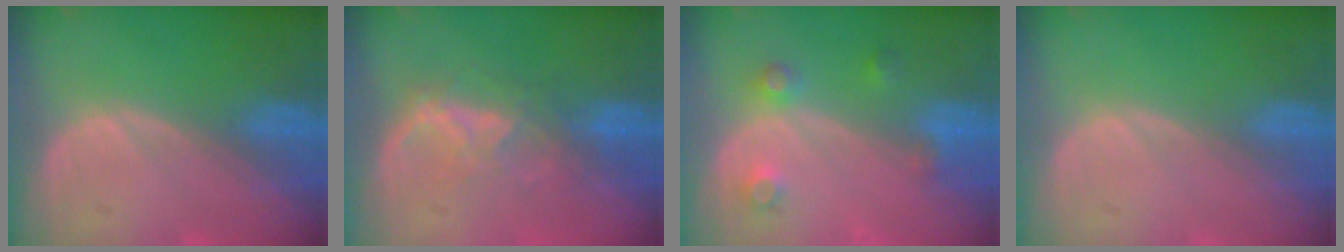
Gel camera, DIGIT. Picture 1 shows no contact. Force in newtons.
{"total": 4.6, "press": 4.6, "slide": 0.6}
{"total": 3.6, "press": 3.4, "slide": 1.3}
{"total": 0.0}